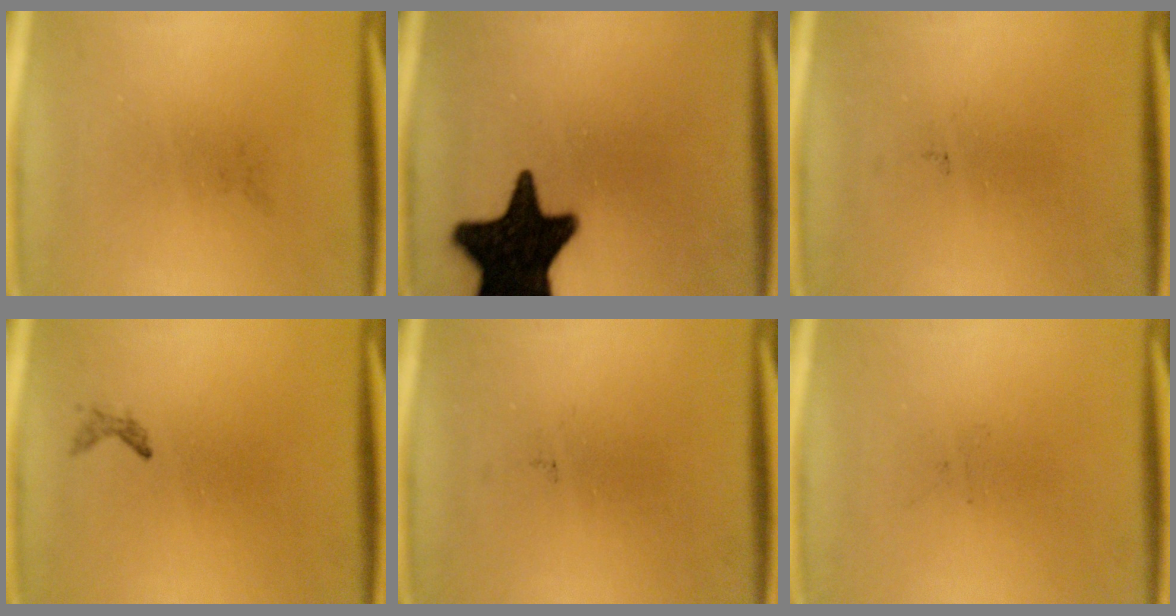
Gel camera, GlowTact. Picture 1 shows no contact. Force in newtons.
{"total": 19.7}
{"total": 0.0}
{"total": 0.7}
{"total": 0.0}
{"total": 0.0}